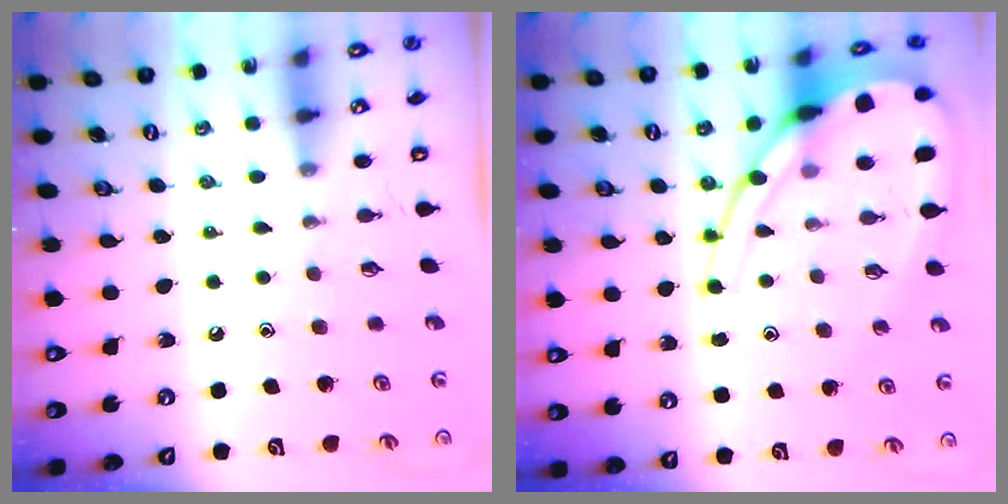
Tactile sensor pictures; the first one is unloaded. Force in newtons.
{"total": 15.9, "press": 15.8, "slide": 1.6}